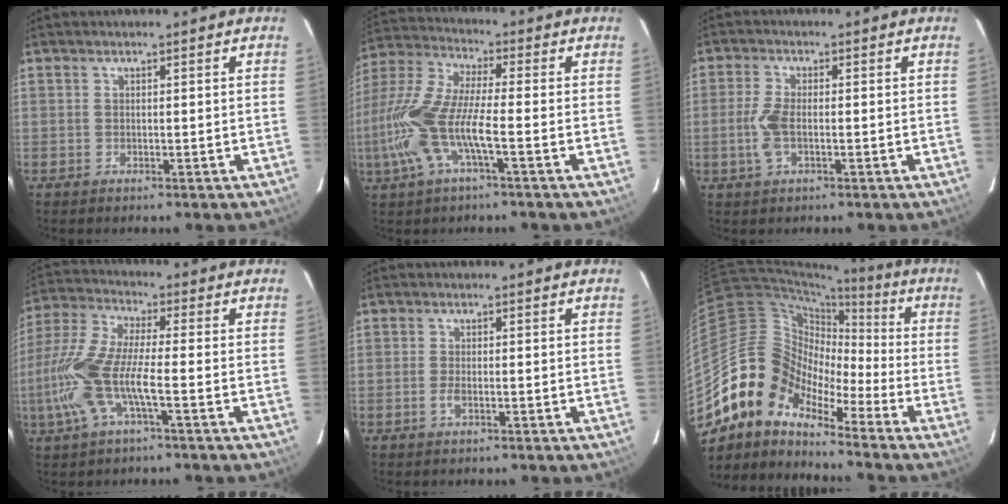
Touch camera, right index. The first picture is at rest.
{"total": 14.5, "force": [-4.0, 2.9, 13.7], "torque": [-0.286, -0.005, -0.081]}
{"total": 4.8, "force": [-1.1, 2.0, 4.2], "torque": [-0.095, -0.001, -0.021]}
{"total": 13.5, "force": [-3.8, 2.8, 12.7], "torque": [-0.269, -0.005, -0.078]}
{"total": 1.5, "force": [-0.6, 0.4, 1.3], "torque": [-0.028, -0.002, -0.011]}
{"total": 12.9, "force": [-9.3, 7.2, 5.1], "torque": [-0.087, 0.025, -0.201]}